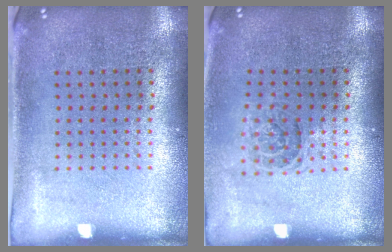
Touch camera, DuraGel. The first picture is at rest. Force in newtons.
{"total": 1.1, "press": 1.0, "slide": 0.5}